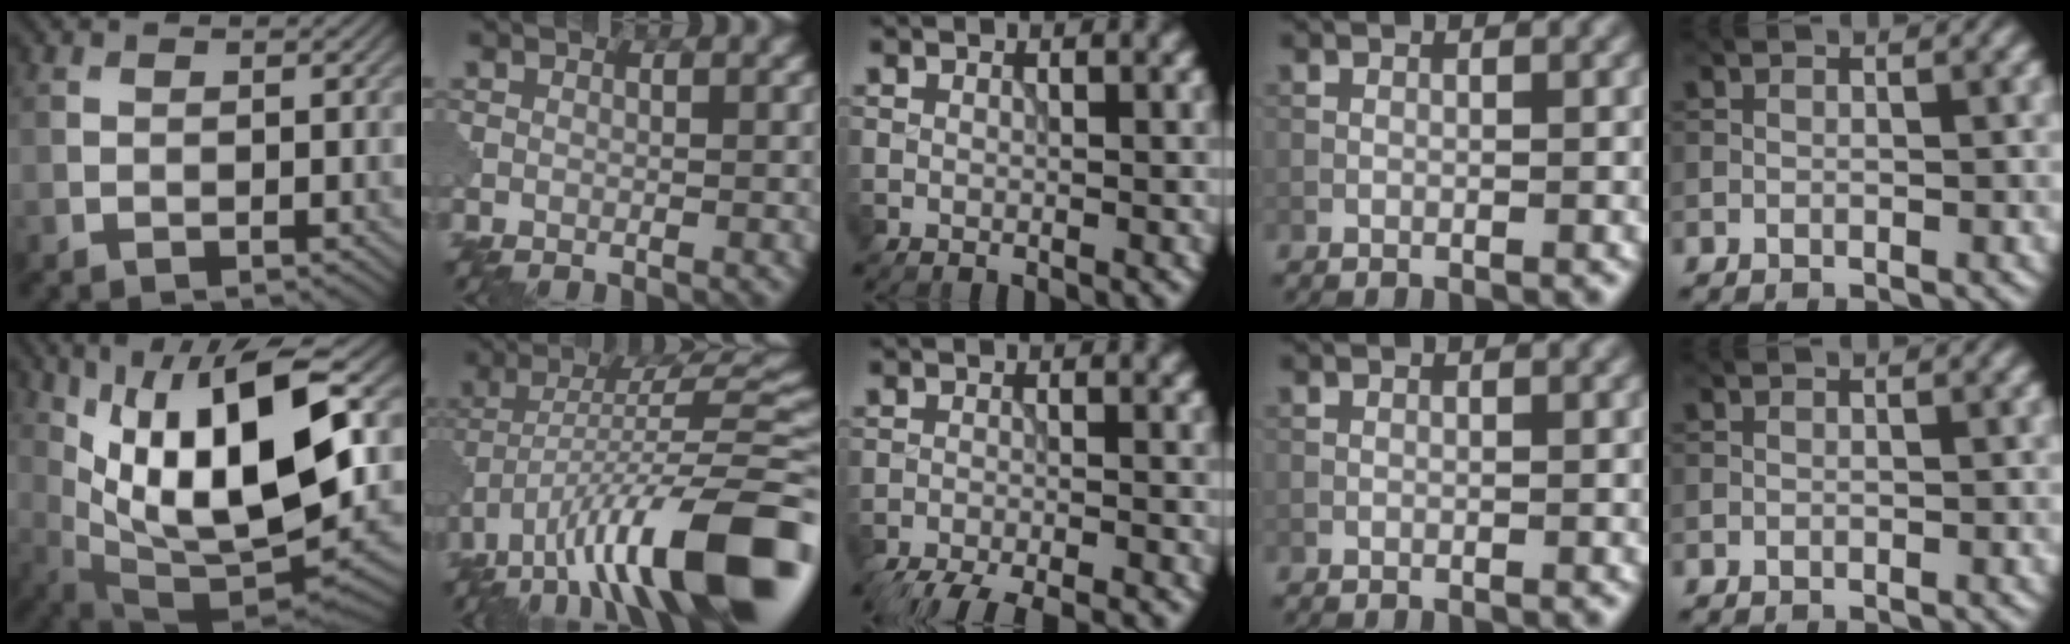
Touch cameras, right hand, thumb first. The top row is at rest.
{"thumb": {"total": 17.0, "force": [4.6, 7.0, 14.8], "torque": [-0.279, 0.002, 0.079]}, "index": {"total": 15.0, "force": [-8.0, 4.1, 12.0], "torque": [-0.197, 0.016, -0.130]}, "middle": {"total": 9.4, "force": [-8.6, 1.9, 3.4], "torque": [-0.048, -0.022, -0.123]}}